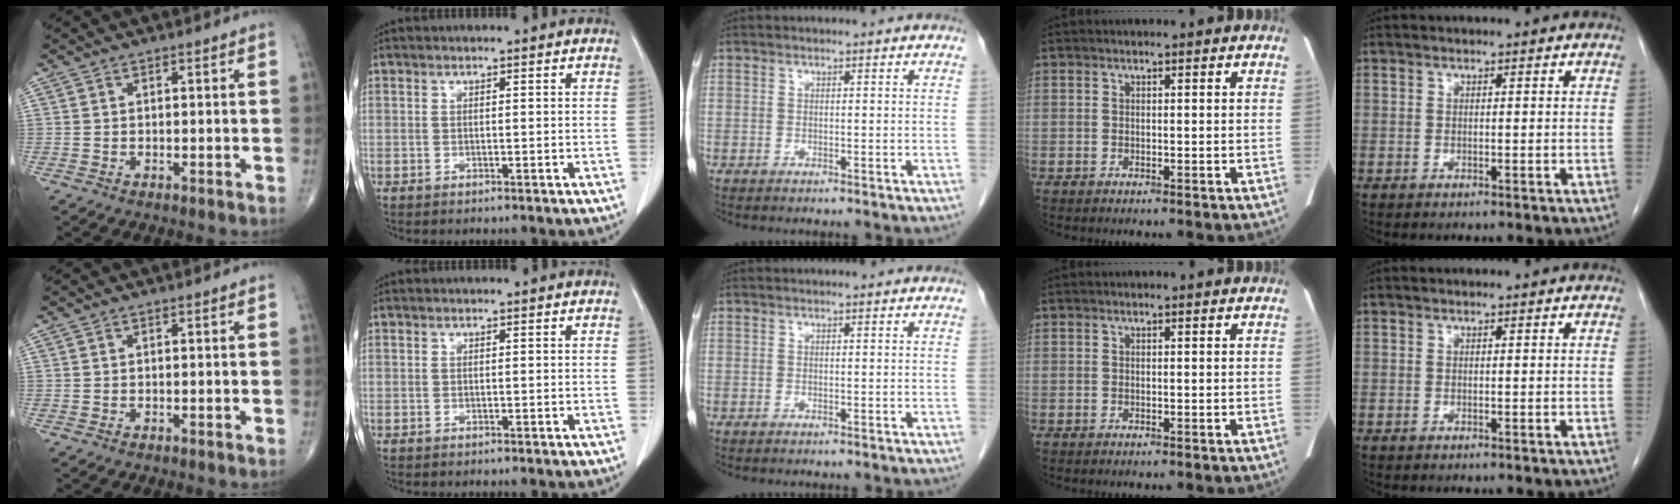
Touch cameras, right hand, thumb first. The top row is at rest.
{}